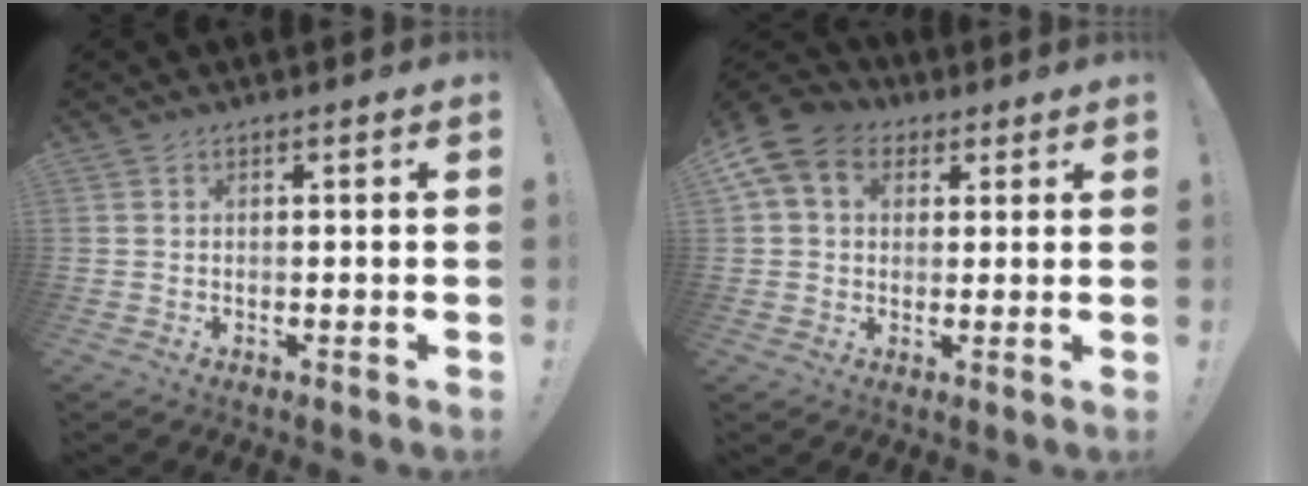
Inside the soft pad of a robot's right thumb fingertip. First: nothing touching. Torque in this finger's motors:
{"motor_torque": [0.73, 0.90, 0.33, -0.25, 0.17]}